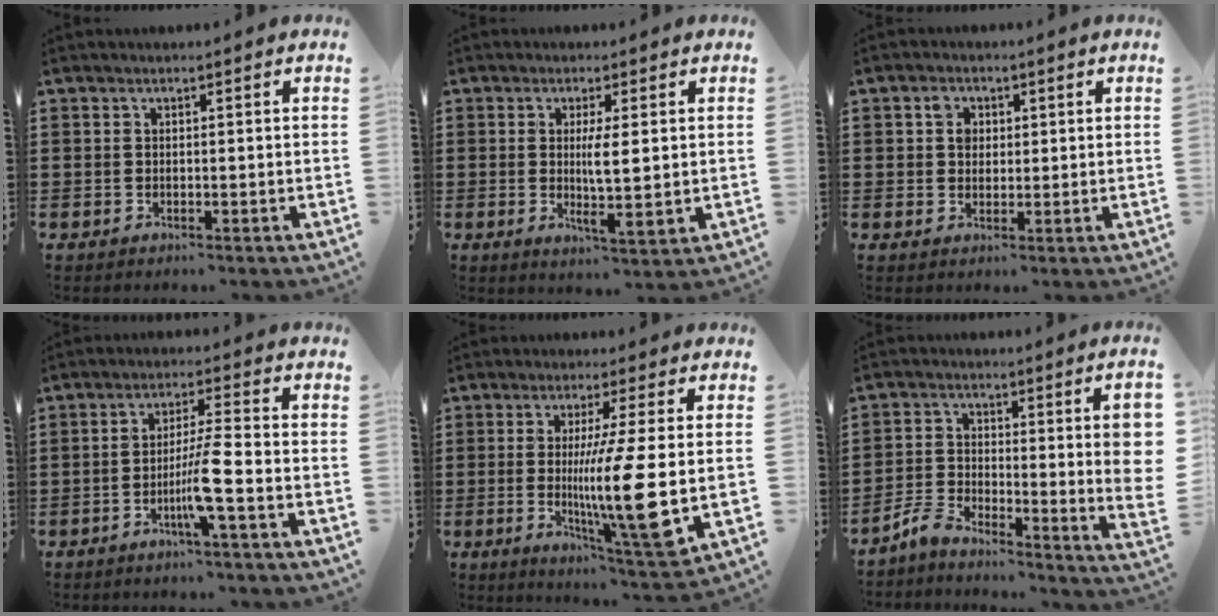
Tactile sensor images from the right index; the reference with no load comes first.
{"total": 4.5, "force": [0.5, 0.4, 4.5], "torque": [-0.083, -0.005, 0.006]}
{"total": 2.7, "force": [0.8, 2.1, 1.4], "torque": [-0.036, 0.011, 0.014]}
{"total": 6.3, "force": [-2.6, -0.6, 5.7], "torque": [-0.112, -0.012, -0.052]}
{"total": 12.7, "force": [-1.3, 0.5, 12.6], "torque": [-0.236, -0.027, -0.029]}
{"total": 7.8, "force": [-2.6, 2.0, 7.1], "torque": [-0.123, 0.003, -0.048]}